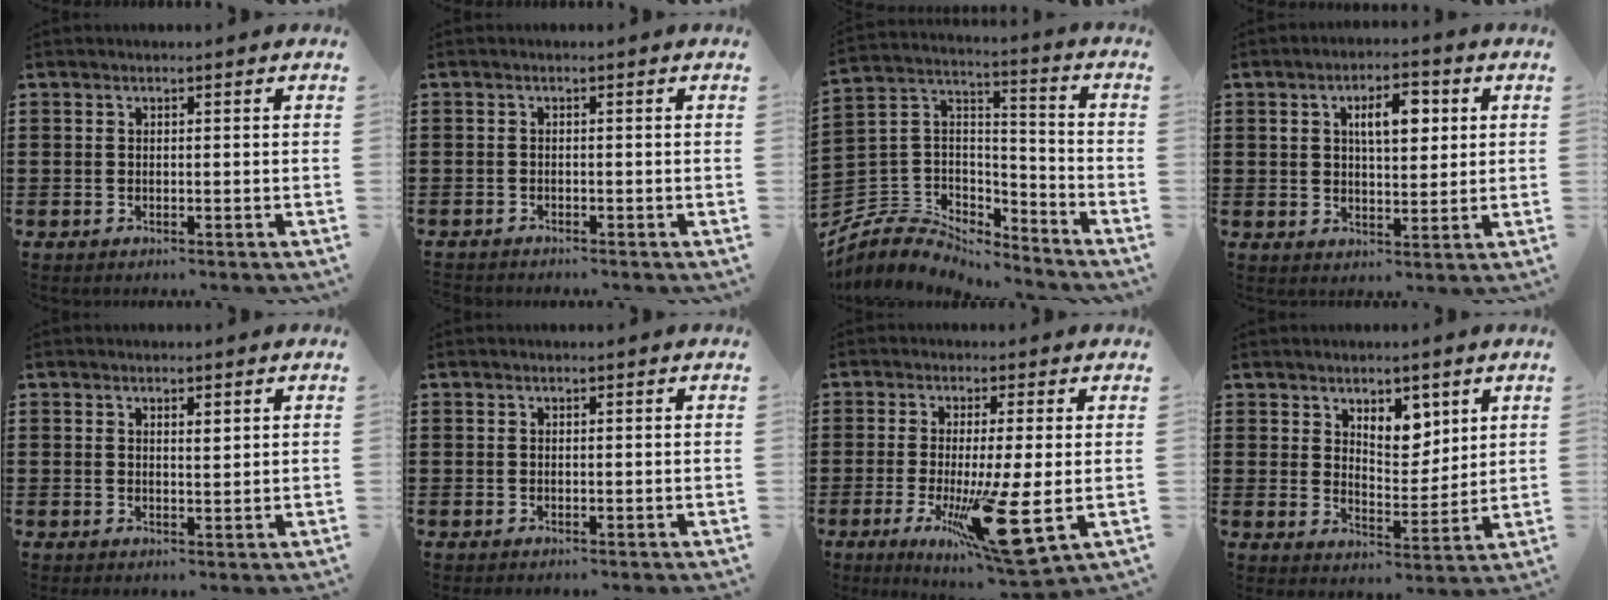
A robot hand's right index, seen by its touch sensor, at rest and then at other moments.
{"total": 0.9, "force": [-0.9, 0.0, -0.1], "torque": [-0.001, 0.001, -0.020]}
{"total": 5.4, "force": [-4.7, 2.8, 0.1], "torque": [-0.037, -0.015, -0.101]}
{"total": 6.4, "force": [2.1, 2.8, 5.3], "torque": [-0.089, 0.003, 0.028]}
{"total": 1.3, "force": [0.9, 0.4, 0.8], "torque": [-0.008, 0.001, 0.014]}
{"total": 0.0}
{"total": 14.0, "force": [-3.7, 1.7, 13.4], "torque": [-0.206, -0.036, -0.058]}
{"total": 5.5, "force": [4.0, 2.9, 2.4], "torque": [-0.044, -0.012, 0.070]}